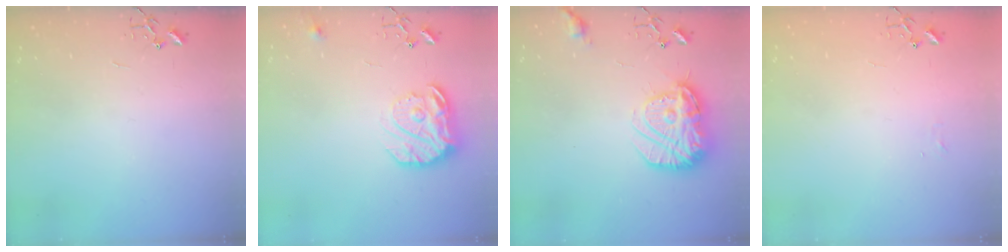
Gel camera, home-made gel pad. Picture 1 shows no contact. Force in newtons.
{"total": 16.2, "press": 16.1, "slide": 1.4}
{"total": 17.4, "press": 17.4, "slide": 1.3}
{"total": 3.8, "press": 3.8, "slide": 0.6}